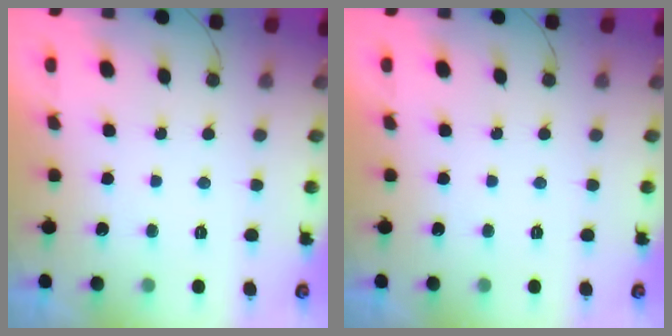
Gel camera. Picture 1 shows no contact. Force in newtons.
{"total": 0.0}